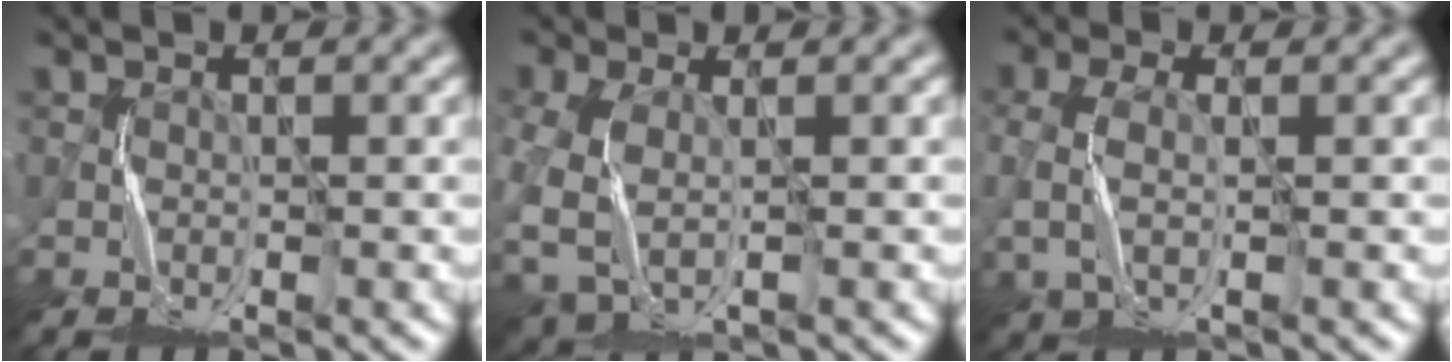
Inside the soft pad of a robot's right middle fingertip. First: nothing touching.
{"total": 4.2, "force": [-1.4, 2.7, 3.0], "torque": [-0.092, -0.012, -0.027]}
{"total": 2.5, "force": [-0.2, 1.2, 2.2], "torque": [-0.065, 0.000, -0.006]}